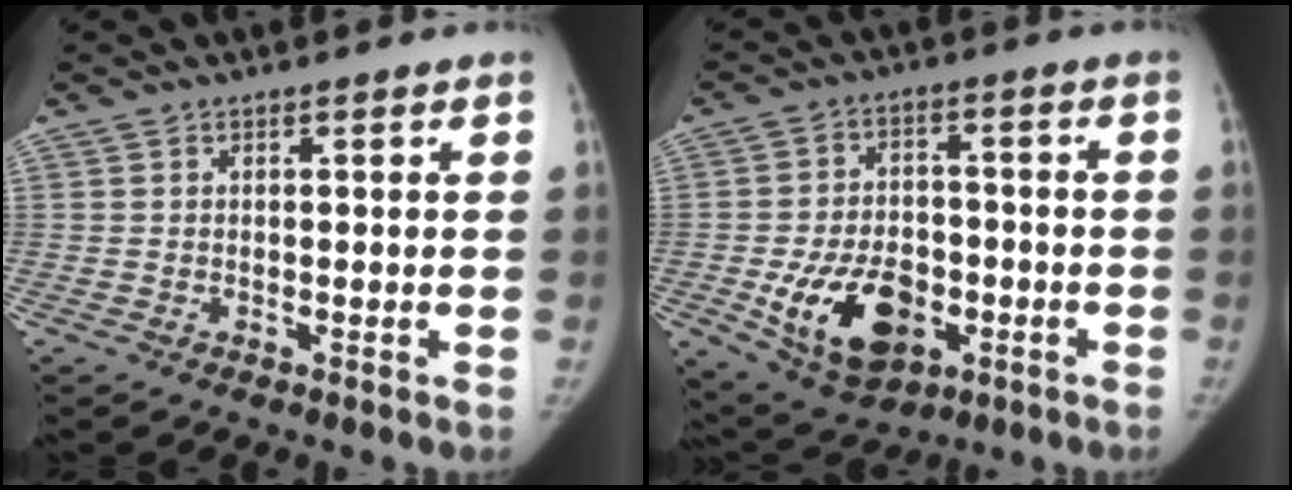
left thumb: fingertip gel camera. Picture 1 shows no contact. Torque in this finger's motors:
{"motor_torque": [1.33, 1.50, 0.63, -0.38, 0.42]}